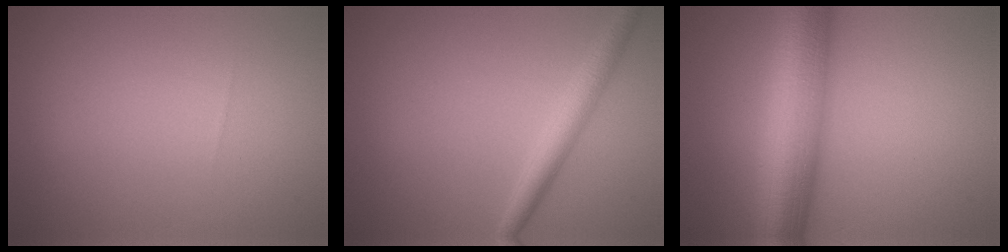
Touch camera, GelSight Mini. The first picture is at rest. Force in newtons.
{"total": 2.7, "press": 2.7, "slide": 0.1}
{"total": 10.1, "press": 10.1, "slide": 0.3}